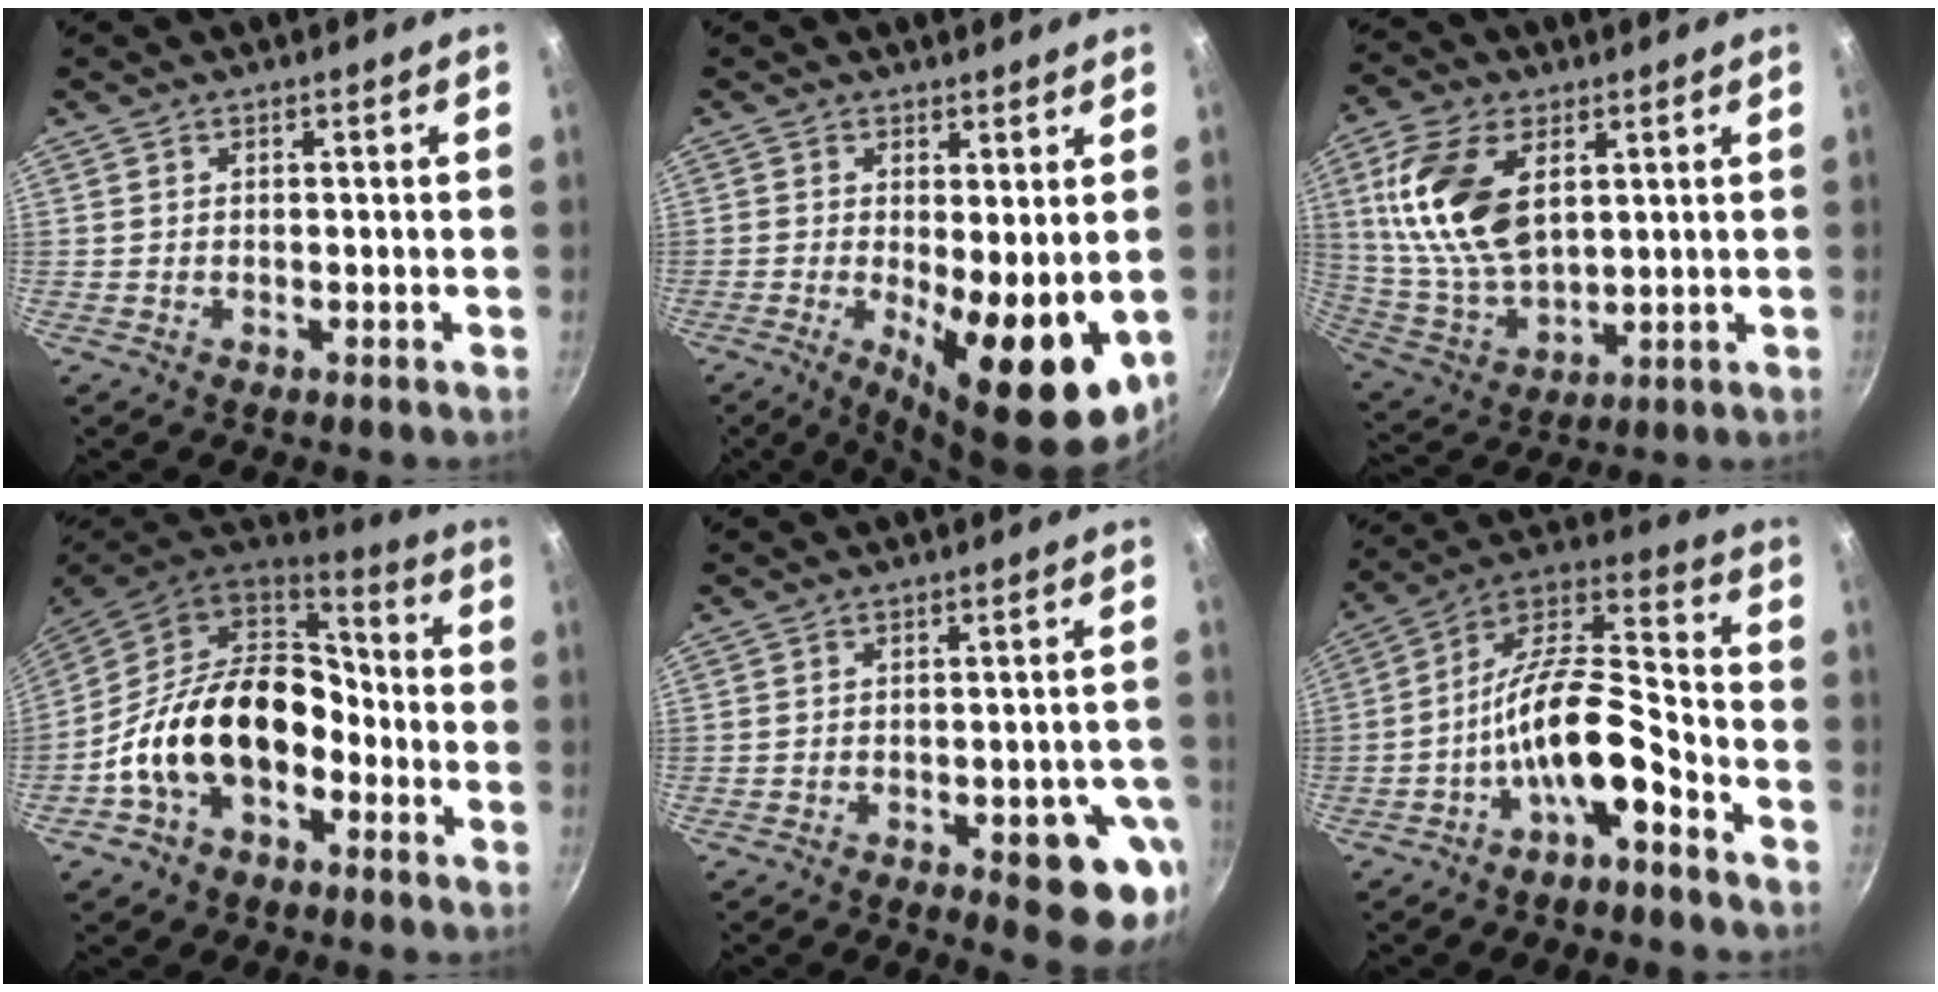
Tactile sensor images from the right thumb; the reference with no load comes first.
{"total": 13.2, "force": [-1.8, 4.6, 12.2], "torque": [-0.157, -0.014, -0.015]}
{"total": 17.3, "force": [5.0, 9.9, 13.3], "torque": [-0.246, -0.014, 0.108]}
{"total": 19.5, "force": [-5.2, 13.0, 13.6], "torque": [-0.202, 0.062, -0.096]}
{"total": 11.4, "force": [-4.5, 4.1, 9.7], "torque": [-0.083, 0.016, -0.052]}
{"total": 14.5, "force": [-7.1, 5.2, 11.6], "torque": [-0.193, 0.073, -0.132]}